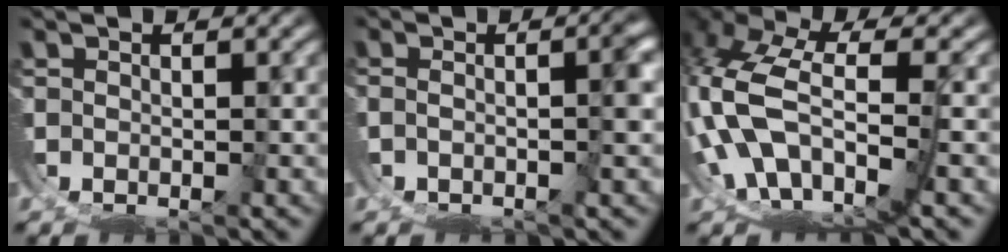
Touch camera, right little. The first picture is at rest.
{"total": 3.2, "force": [-0.5, 0.8, 3.1], "torque": [-0.034, -0.002, -0.005]}
{"total": 10.1, "force": [-0.1, 7.4, 6.8], "torque": [-0.179, -0.037, 0.014]}